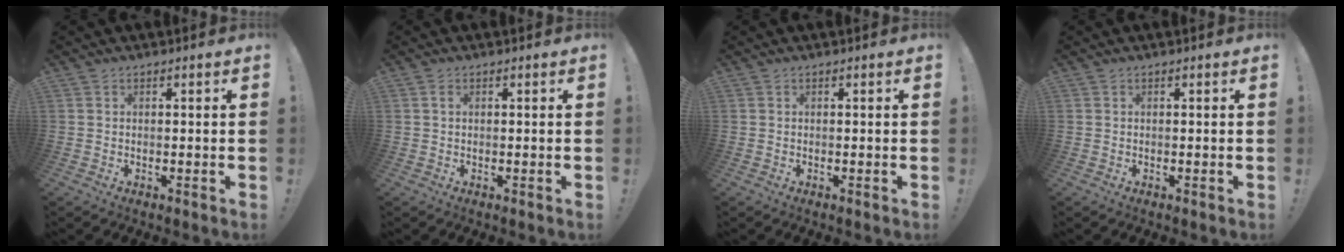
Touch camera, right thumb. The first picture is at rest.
{"total": 0.8, "force": [0.2, 0.4, 0.6], "torque": [-0.017, 0.003, 0.005]}
{"total": 0.0}
{"total": 0.0}